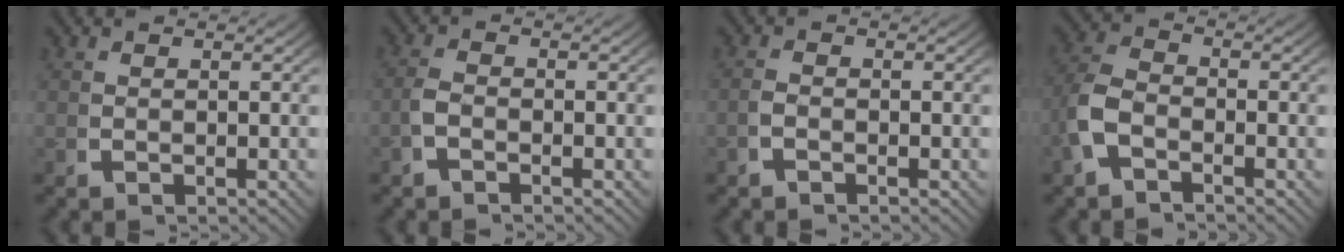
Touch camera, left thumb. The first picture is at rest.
{"total": 1.6, "force": [-1.1, 0.8, 0.8], "torque": [-0.021, -0.002, -0.024]}
{"total": 1.0, "force": [-0.9, 0.3, 0.4], "torque": [-0.010, -0.002, -0.020]}
{"total": 4.1, "force": [-1.5, 2.9, 2.6], "torque": [-0.070, -0.010, -0.026]}